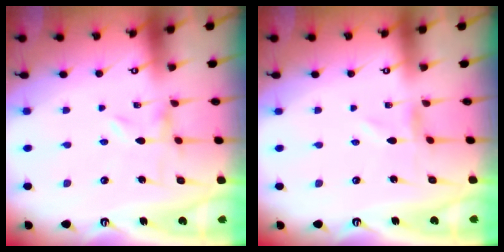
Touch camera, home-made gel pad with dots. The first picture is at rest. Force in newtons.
{"total": 0.7, "press": 0.7, "slide": 0.1}